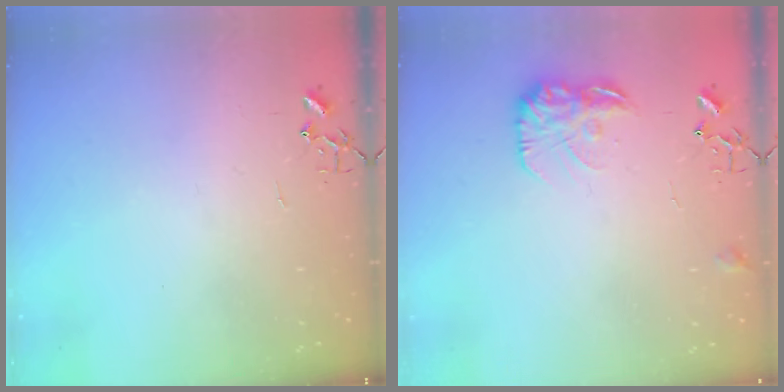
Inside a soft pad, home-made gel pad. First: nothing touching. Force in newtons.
{"total": 11.7, "press": 11.7, "slide": 0.4}